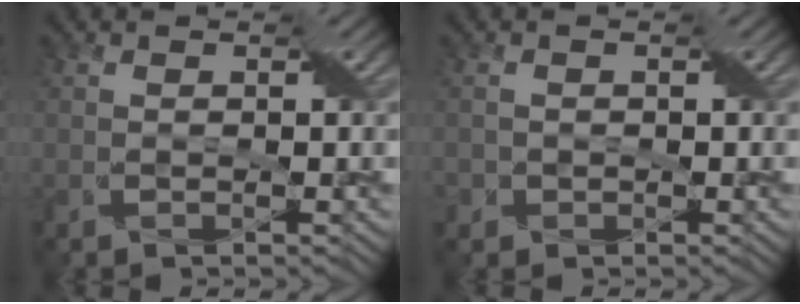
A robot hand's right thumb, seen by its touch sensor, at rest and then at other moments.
{"total": 1.2, "force": [-0.5, 1.1, -0.1], "torque": [0.002, -0.006, -0.009]}